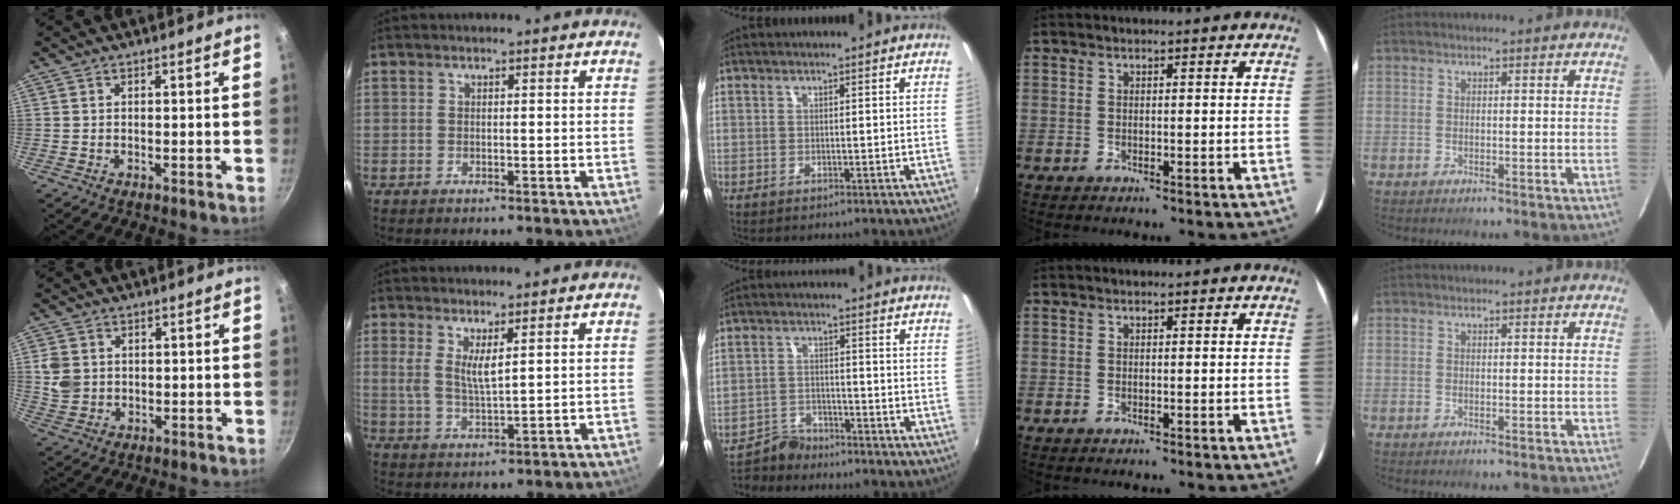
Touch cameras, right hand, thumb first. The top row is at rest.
{"thumb": {"total": 5.6, "force": [0.9, 4.7, 2.8], "torque": [-0.039, -0.002, 0.024]}, "index": {"total": 4.4, "force": [2.0, 0.7, 3.9], "torque": [-0.076, -0.012, 0.038]}, "middle": {"total": 4.8, "force": [-4.5, 1.6, 0.0], "torque": [-0.009, 0.008, -0.085]}}